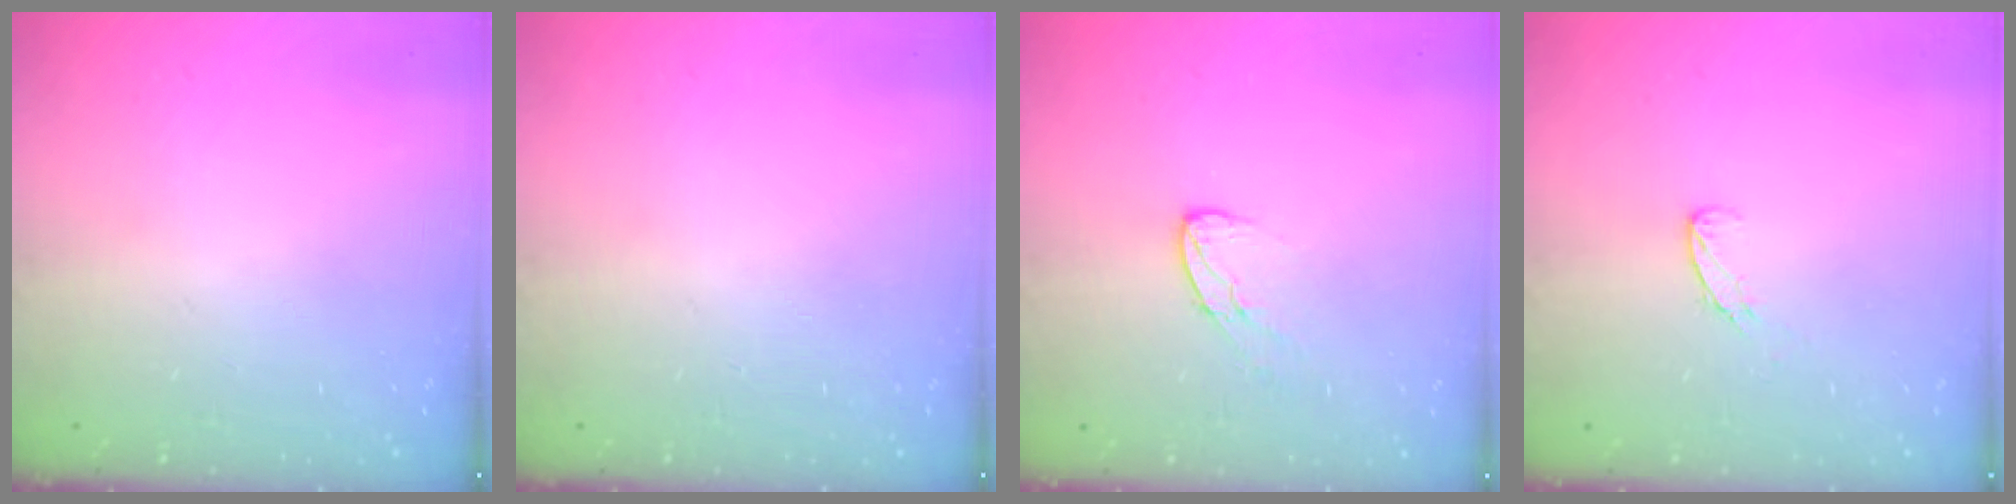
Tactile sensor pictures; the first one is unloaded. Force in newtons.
{"total": 0.0}
{"total": 6.6, "press": 6.6, "slide": 0.7}
{"total": 5.6, "press": 5.6, "slide": 0.5}